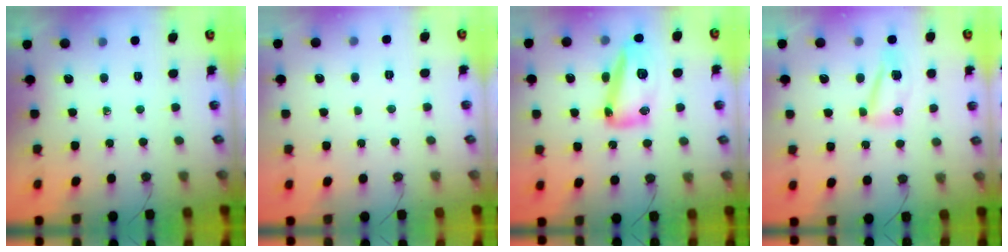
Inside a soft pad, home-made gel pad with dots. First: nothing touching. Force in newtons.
{"total": 13.2, "press": 3.1, "slide": 12.8}
{"total": 14.1, "press": 14.0, "slide": 1.4}
{"total": 7.0, "press": 7.0, "slide": 0.6}